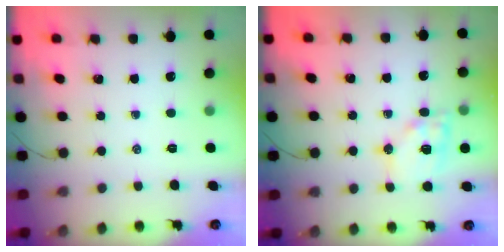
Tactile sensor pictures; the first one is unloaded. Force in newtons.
{"total": 12.9, "press": 12.7, "slide": 2.0}